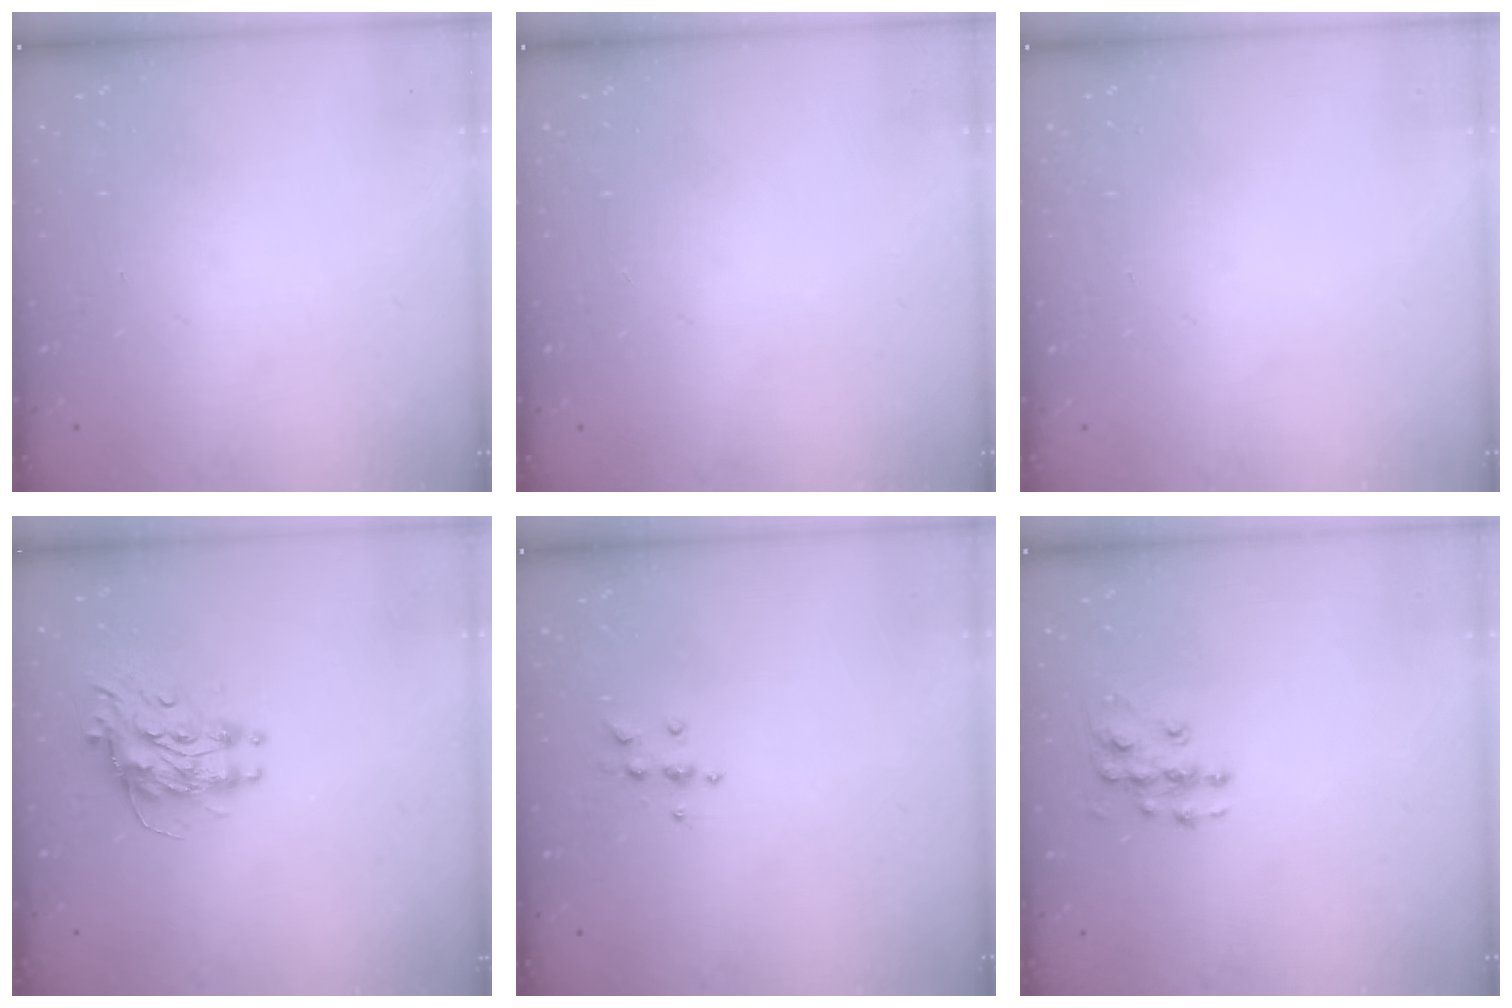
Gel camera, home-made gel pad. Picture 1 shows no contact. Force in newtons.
{"total": 0.0}
{"total": 0.0}
{"total": 9.0, "press": 9.0, "slide": 0.7}
{"total": 5.6, "press": 5.6, "slide": 0.7}
{"total": 7.8, "press": 7.8, "slide": 0.4}